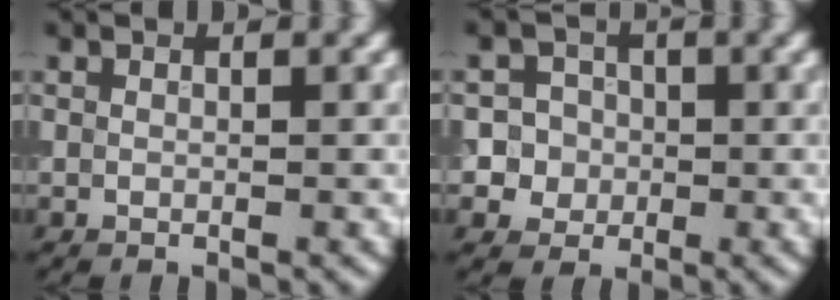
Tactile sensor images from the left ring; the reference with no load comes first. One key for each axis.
{"total": 5.6, "fx": -0.2, "fy": 5.5, "fz": 1.4, "tx": -0.005, "ty": 0.027, "tz": -0.020}